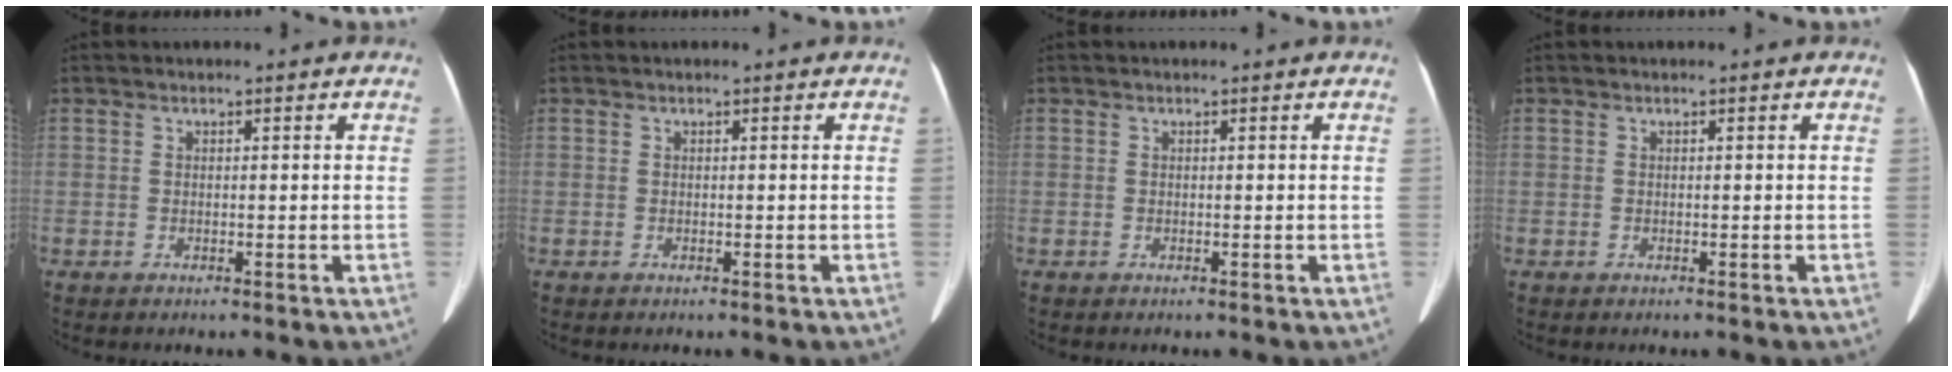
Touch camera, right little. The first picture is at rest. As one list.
[{"total": 0.0}, {"total": 0.0}, {"total": 0.0}]